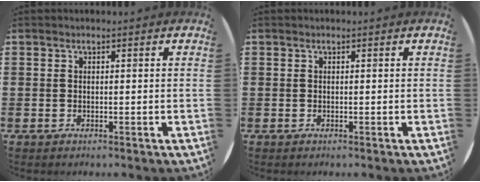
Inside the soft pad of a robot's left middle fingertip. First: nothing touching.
{"total": 0.0}